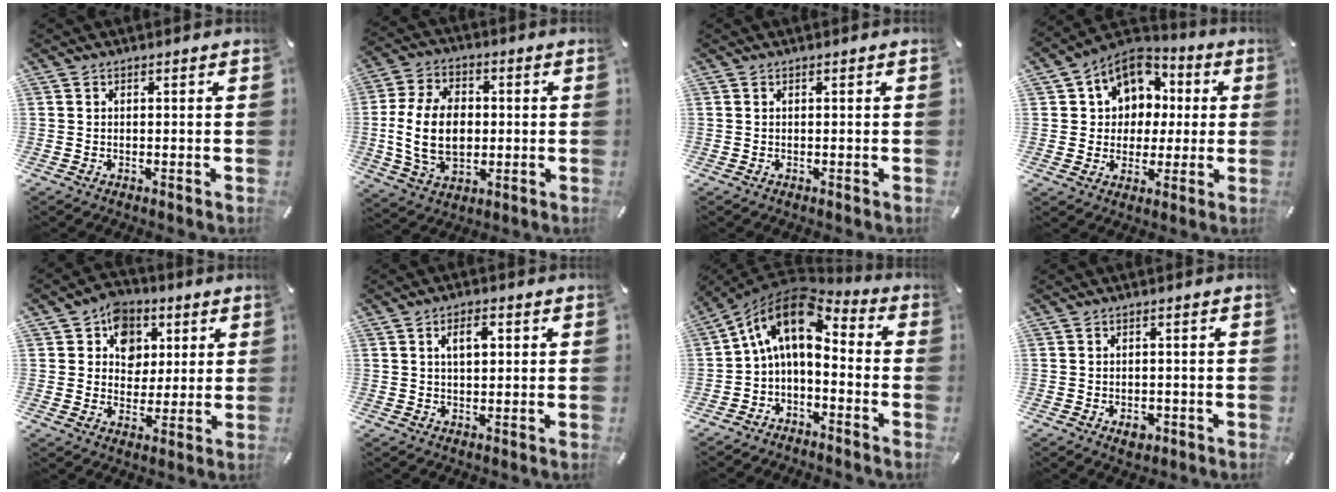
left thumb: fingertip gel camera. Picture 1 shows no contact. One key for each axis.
{"total": 15.0, "fx": -0.6, "fy": 10.7, "fz": 10.6, "tx": -0.231, "ty": 0.008, "tz": -0.009}
{"total": 0.0}
{"total": 10.1, "fx": 2.6, "fy": 9.4, "fz": 2.4, "tx": -0.047, "ty": -0.014, "tz": 0.054}
{"total": 9.2, "fx": 2.4, "fy": 8.4, "fz": 2.9, "tx": -0.042, "ty": -0.013, "tz": 0.042}
{"total": 4.5, "fx": 1.2, "fy": 2.4, "fz": 3.6, "tx": -0.060, "ty": 0.004, "tz": 0.014}
{"total": 12.2, "fx": 1.7, "fy": 7.7, "fz": 9.3, "tx": -0.172, "ty": -0.002, "tz": 0.027}
{"total": 3.2, "fx": -1.4, "fy": 2.2, "fz": 1.8, "tx": -0.030, "ty": 0.007, "tz": -0.023}